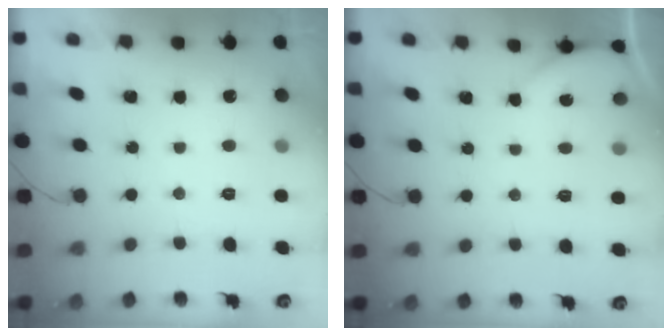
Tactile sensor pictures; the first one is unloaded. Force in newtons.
{"total": 2.4, "press": 2.4, "slide": 0.3}